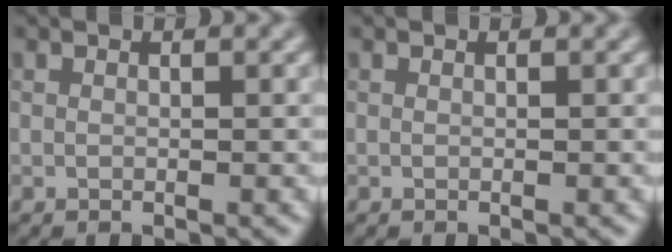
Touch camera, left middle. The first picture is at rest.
{"total": 0.0}